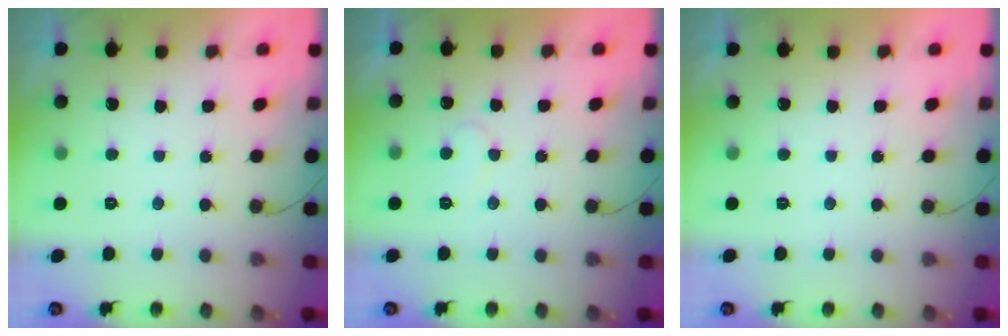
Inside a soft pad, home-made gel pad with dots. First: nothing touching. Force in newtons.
{"total": 6.7, "press": 6.7, "slide": 0.6}
{"total": 1.8, "press": 1.8, "slide": 0.1}